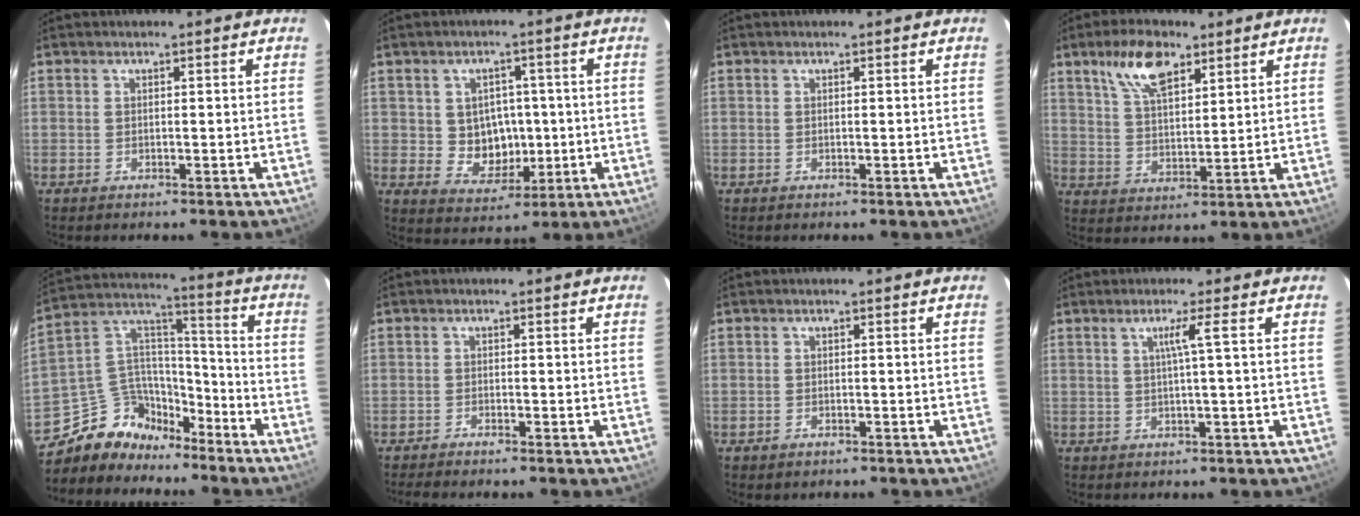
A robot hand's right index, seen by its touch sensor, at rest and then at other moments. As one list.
[{"total": 7.3, "force": [0.0, 6.7, 2.9], "torque": [-0.056, 0.007, 0.018]}, {"total": 0.0}, {"total": 9.8, "force": [5.9, 4.3, 6.5], "torque": [-0.121, 0.015, 0.112]}, {"total": 13.0, "force": [-10.5, 7.2, 2.7], "torque": [-0.069, 0.068, -0.186]}, {"total": 2.8, "force": [-2.5, 0.1, 1.2], "torque": [-0.031, -0.006, -0.044]}, {"total": 1.2, "force": [-0.8, 0.8, 0.3], "torque": [-0.008, -0.001, -0.012]}, {"total": 2.6, "force": [0.5, -1.1, 2.4], "torque": [-0.040, -0.004, 0.012]}]